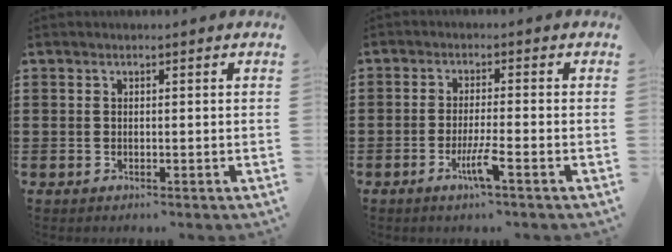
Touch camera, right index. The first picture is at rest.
{"total": 4.2, "force": [-2.3, -0.1, 3.5], "torque": [-0.071, -0.015, -0.043]}